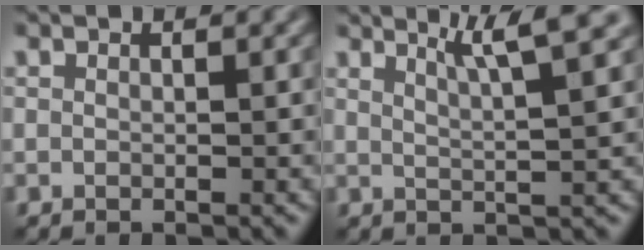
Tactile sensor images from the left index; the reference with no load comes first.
{"total": 4.9, "force": [3.3, 0.7, 3.6], "torque": [-0.043, 0.014, 0.041]}